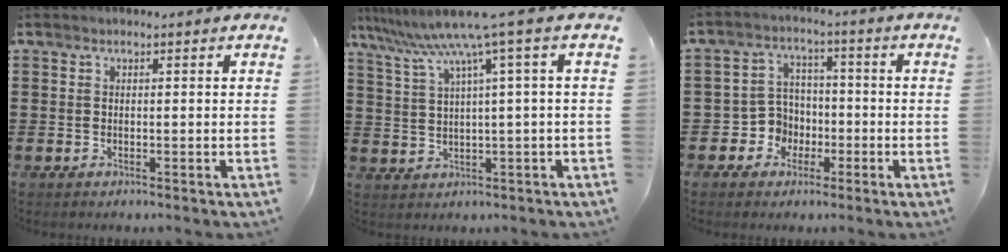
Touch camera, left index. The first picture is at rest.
{"total": 8.2, "force": [4.2, -0.9, 7.0], "torque": [-0.161, -0.032, 0.063]}
{"total": 5.3, "force": [-1.9, 4.8, 1.4], "torque": [-0.047, 0.009, -0.039]}